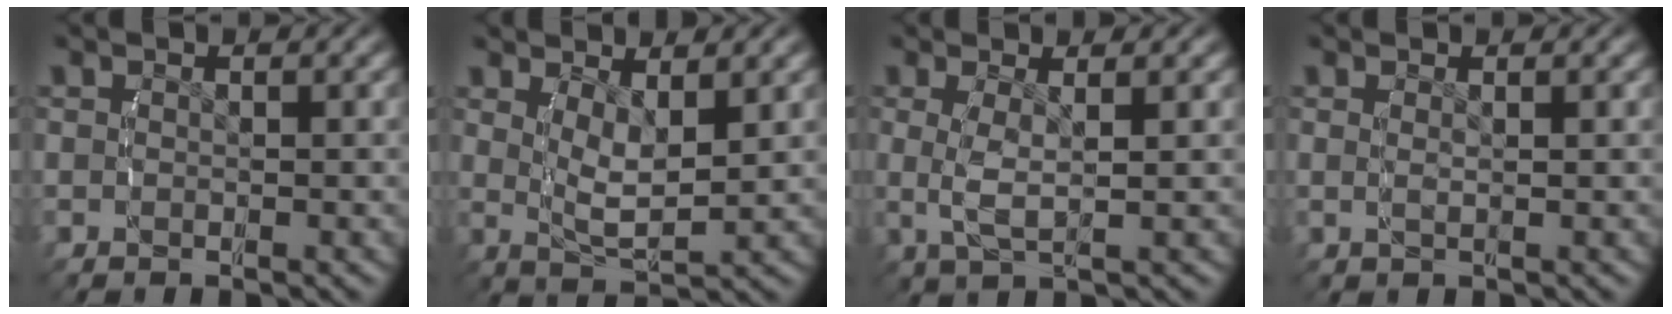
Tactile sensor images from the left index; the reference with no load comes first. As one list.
[{"total": 4.3, "force": [1.3, 1.4, 3.8], "torque": [-0.064, -0.016, 0.027]}, {"total": 3.8, "force": [0.5, 1.3, 3.5], "torque": [-0.088, -0.010, 0.016]}, {"total": 1.1, "force": [0.3, -0.4, 1.0], "torque": [-0.021, -0.007, 0.012]}]